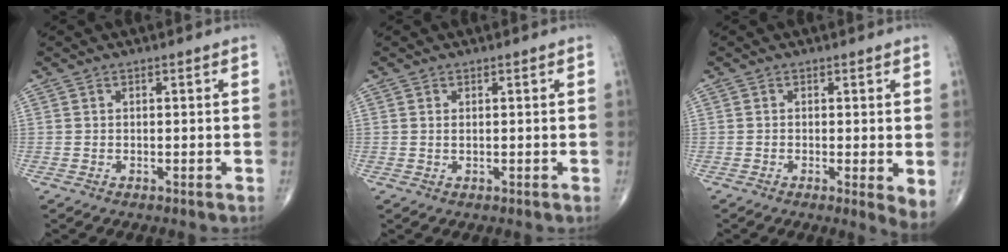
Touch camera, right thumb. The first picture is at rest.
{"total": 0.5, "force": [0.2, 0.2, 0.4], "torque": [-0.009, 0.000, 0.005]}
{"total": 3.8, "force": [-0.2, 0.9, 3.6], "torque": [-0.059, -0.014, -0.009]}